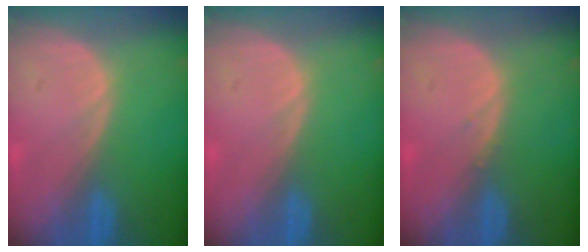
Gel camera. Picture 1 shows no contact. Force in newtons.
{"total": 0.0}
{"total": 0.5, "press": 0.5, "slide": 0.2}